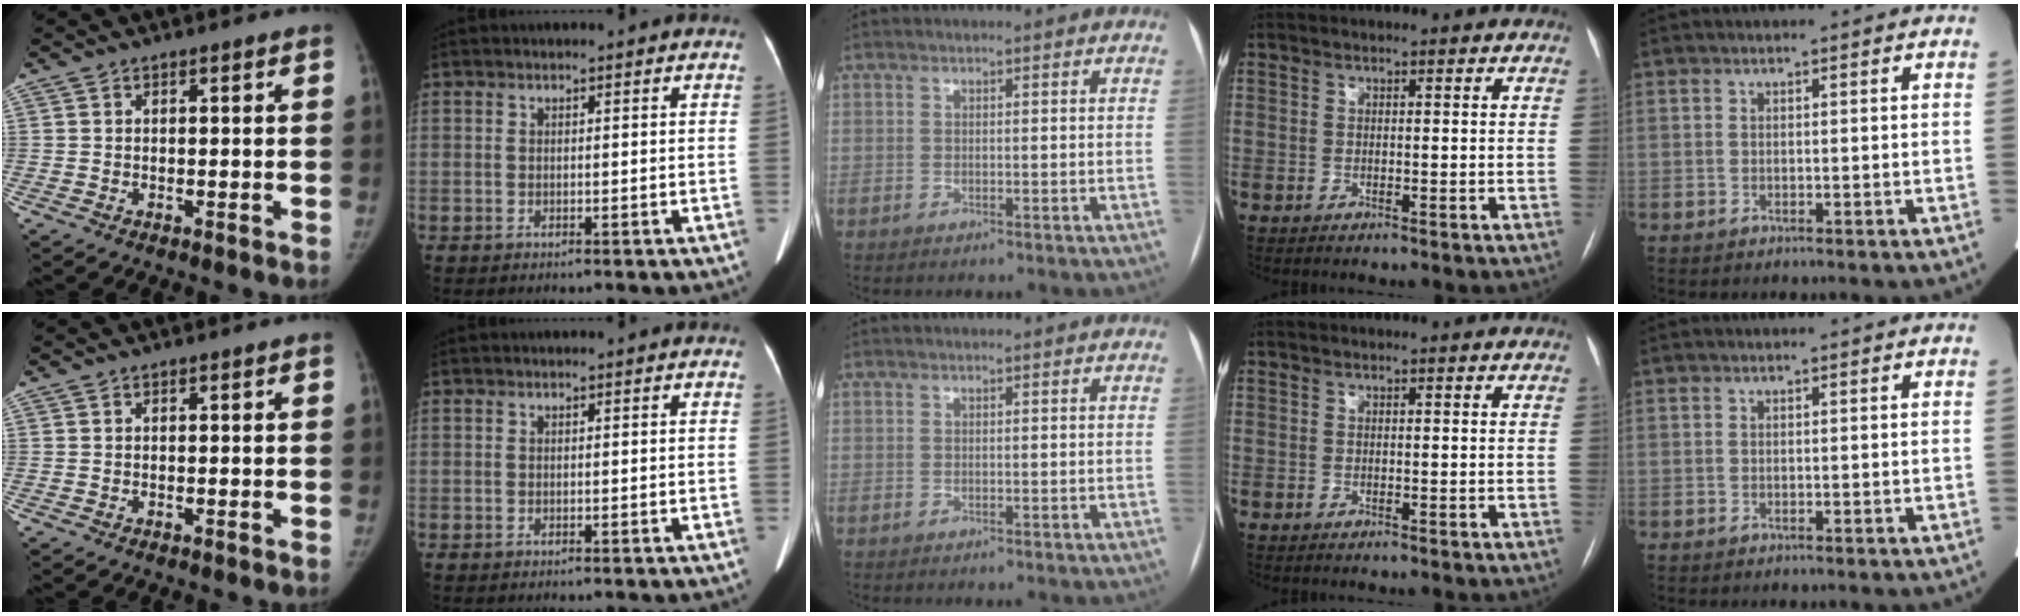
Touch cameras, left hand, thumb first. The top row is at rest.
{}